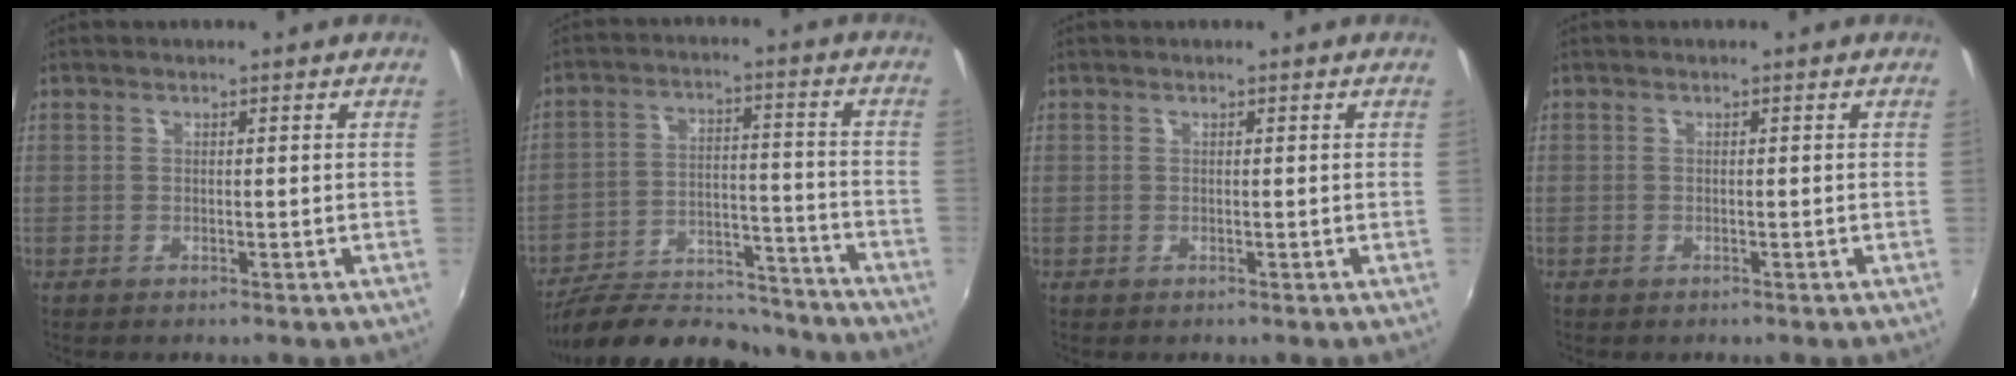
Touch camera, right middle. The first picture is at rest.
{"total": 21.8, "force": [-19.2, 6.5, 8.0], "torque": [-0.149, 0.015, -0.271]}
{"total": 0.0}
{"total": 0.0}